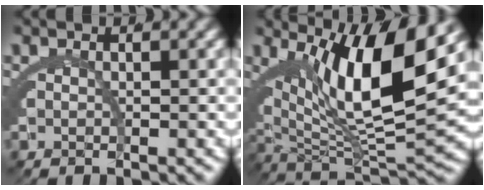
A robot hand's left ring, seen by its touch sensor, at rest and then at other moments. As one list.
[{"total": 12.6, "force": [3.1, 5.0, 11.2], "torque": [-0.175, -0.004, 0.060]}]